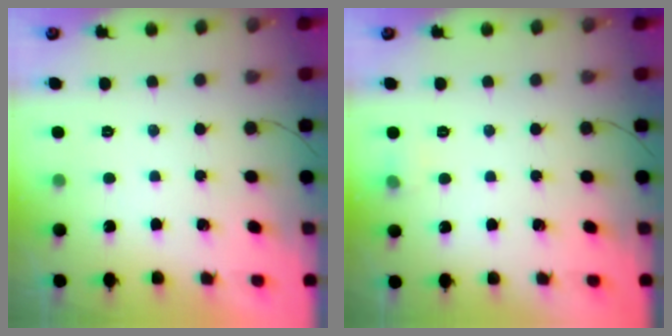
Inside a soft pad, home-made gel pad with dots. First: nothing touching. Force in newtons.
{"total": 4.8, "press": 4.5, "slide": 1.8}